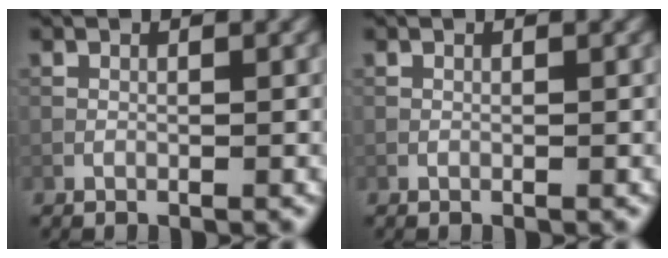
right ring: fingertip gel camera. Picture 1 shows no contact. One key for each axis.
{"total": 0.0}